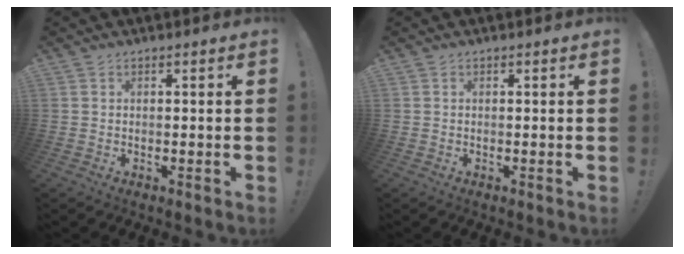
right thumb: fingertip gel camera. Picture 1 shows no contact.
{"total": 0.0}